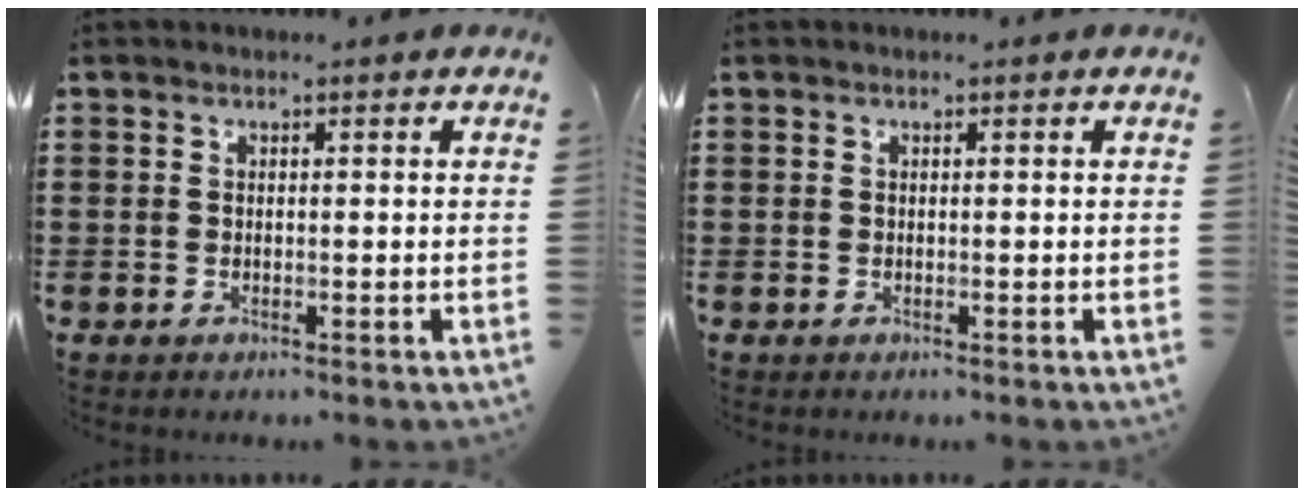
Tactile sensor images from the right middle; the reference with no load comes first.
{"total": 0.0}